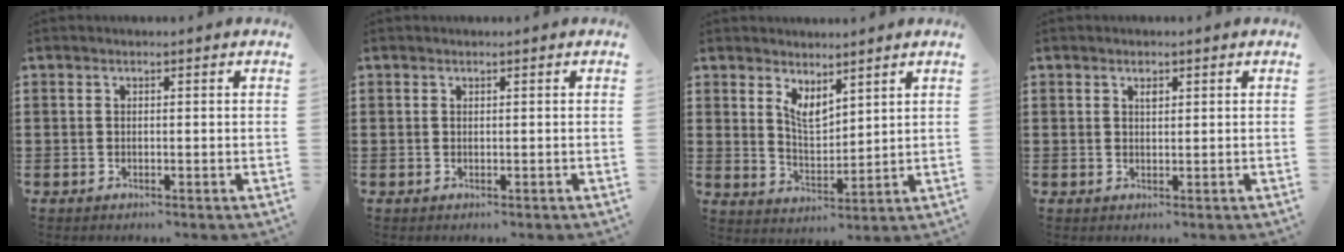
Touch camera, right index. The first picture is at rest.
{"total": 0.0}
{"total": 4.4, "force": [3.4, 1.6, 2.3], "torque": [-0.054, -0.011, 0.062]}
{"total": 1.2, "force": [0.7, 0.6, 0.7], "torque": [-0.009, -0.001, 0.011]}